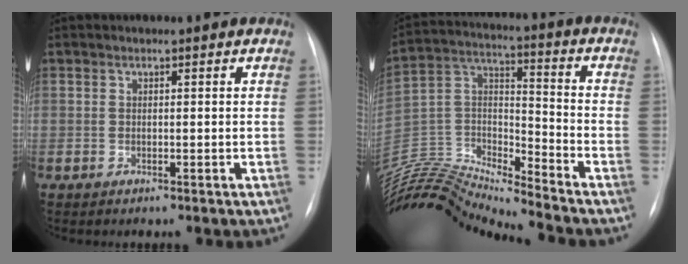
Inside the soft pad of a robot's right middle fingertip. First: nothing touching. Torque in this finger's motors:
{"motor_torque": [-0.63, -1.11, -0.05, 0.06]}